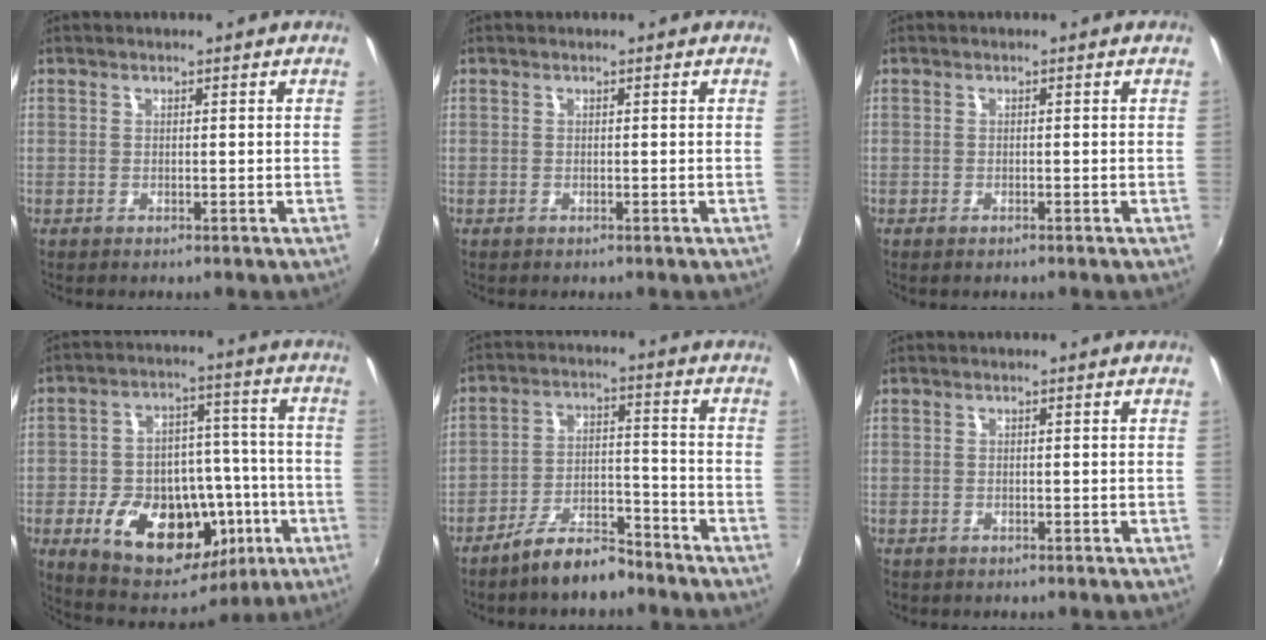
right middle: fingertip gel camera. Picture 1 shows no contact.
{"total": 0.0}
{"total": 0.6, "force": [-0.5, 0.2, 0.2], "torque": [-0.006, -0.002, -0.010]}
{"total": 23.1, "force": [-8.3, 14.5, 15.9], "torque": [-0.311, 0.013, -0.100]}
{"total": 8.4, "force": [-7.1, 2.5, 3.6], "torque": [-0.076, 0.022, -0.115]}
{"total": 0.8, "force": [-0.6, 0.5, 0.1], "torque": [-0.006, -0.002, -0.010]}